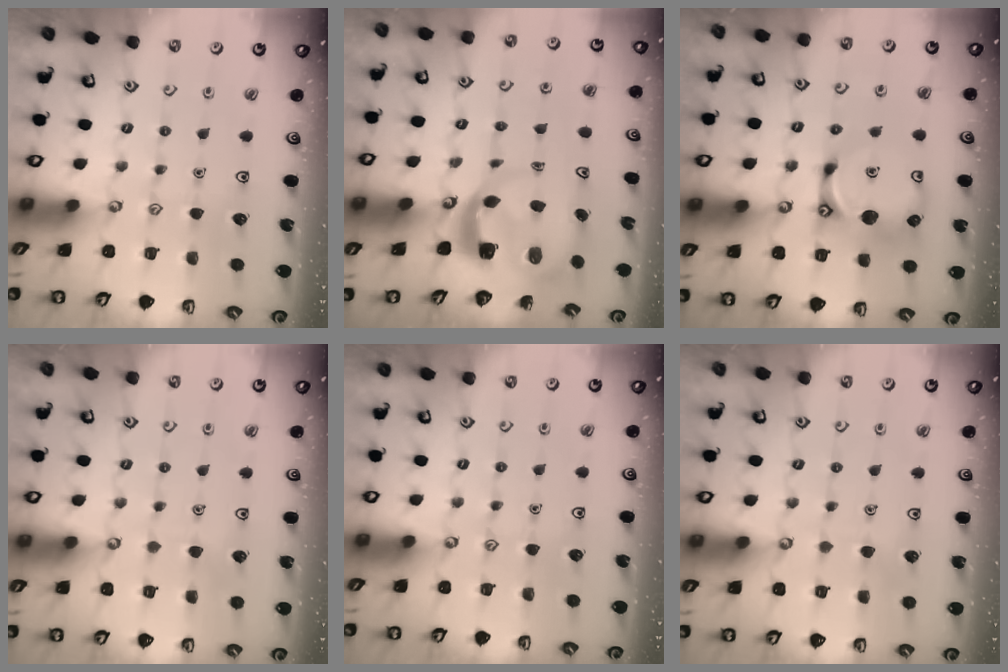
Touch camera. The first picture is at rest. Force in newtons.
{"total": 4.5, "press": 4.5, "slide": 0.6}
{"total": 11.0, "press": 11.0, "slide": 0.5}
{"total": 1.4, "press": 1.4, "slide": 0.1}
{"total": 0.0}
{"total": 1.4, "press": 1.4, "slide": 0.1}